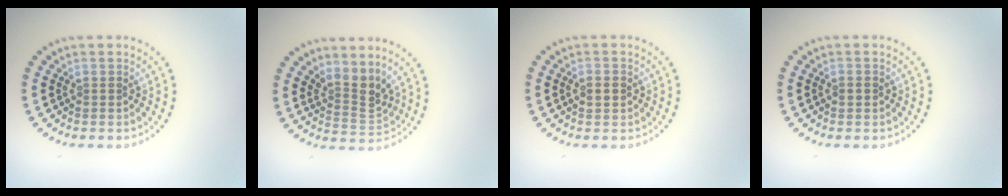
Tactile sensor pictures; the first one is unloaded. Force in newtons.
{"total": 3.0, "press": 2.1, "slide": 2.1}
{"total": 1.9, "press": 1.9, "slide": 0.2}
{"total": 1.0, "press": 1.0, "slide": 0.1}